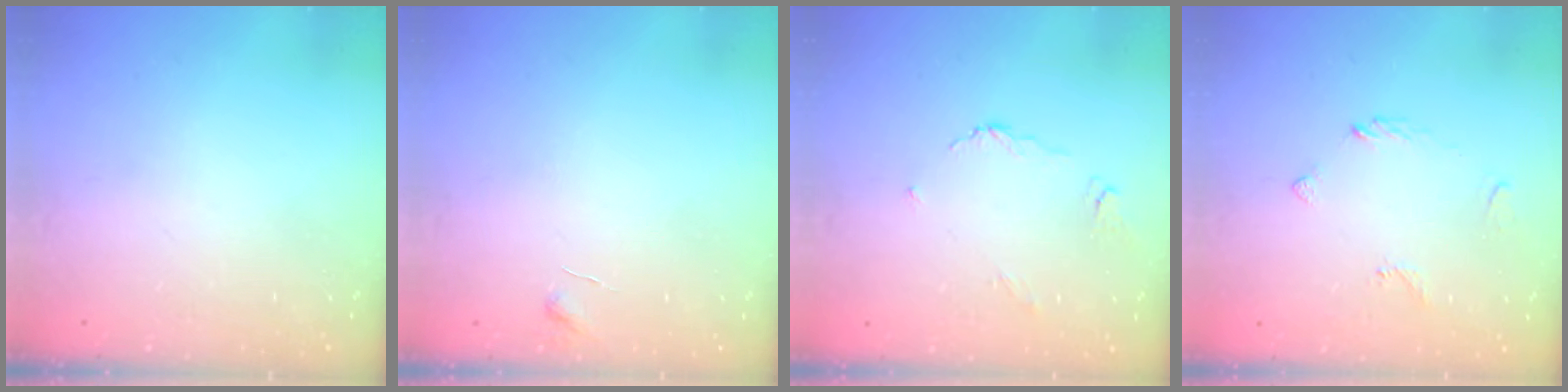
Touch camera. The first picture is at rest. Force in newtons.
{"total": 3.9, "press": 3.9, "slide": 0.3}
{"total": 4.2, "press": 4.1, "slide": 0.5}
{"total": 3.2, "press": 3.1, "slide": 0.9}